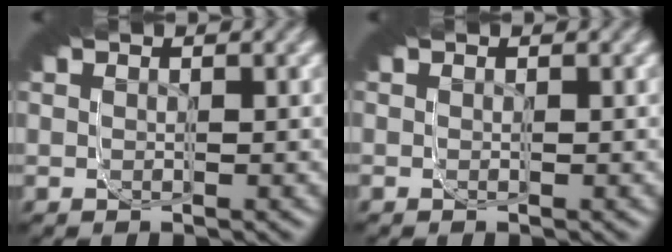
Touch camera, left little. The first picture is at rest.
{"total": 0.0}